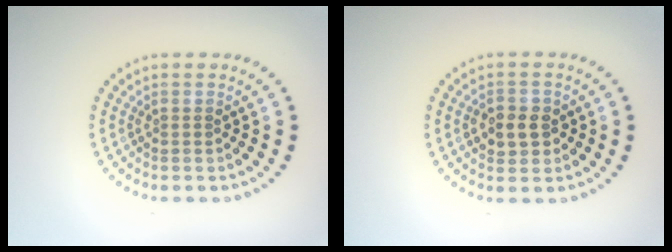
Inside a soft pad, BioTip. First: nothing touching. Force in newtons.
{"total": 2.5, "press": 2.5, "slide": 0.4}